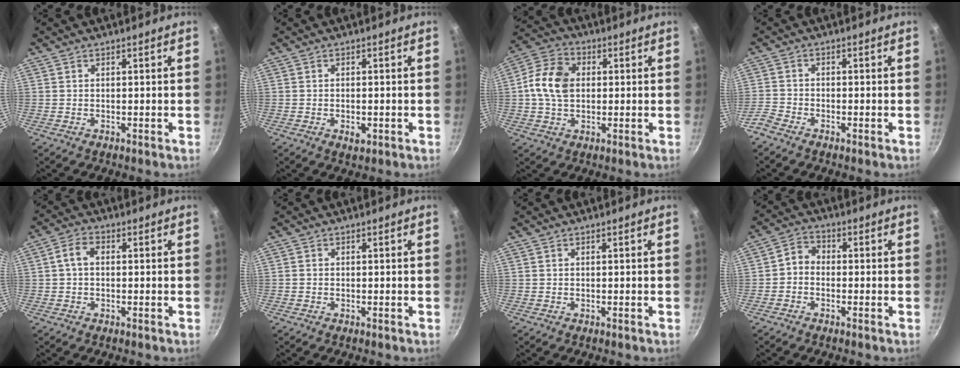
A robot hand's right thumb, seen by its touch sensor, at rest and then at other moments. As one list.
[{"total": 2.5, "force": [-0.8, 1.4, 1.9], "torque": [-0.032, 0.000, -0.012]}, {"total": 10.3, "force": [0.8, 7.5, 7.1], "torque": [-0.120, 0.017, 0.000]}, {"total": 2.9, "force": [-2.4, 1.3, 1.0], "torque": [-0.033, 0.017, -0.058]}, {"total": 3.8, "force": [0.3, 2.6, 2.7], "torque": [-0.053, 0.013, -0.002]}, {"total": 0.5, "force": [-0.2, 0.5, 0.1], "torque": [-0.001, 0.002, -0.006]}, {"total": 0.0}, {"total": 3.4, "force": [-1.0, 2.8, 1.8], "torque": [-0.027, 0.021, -0.032]}]